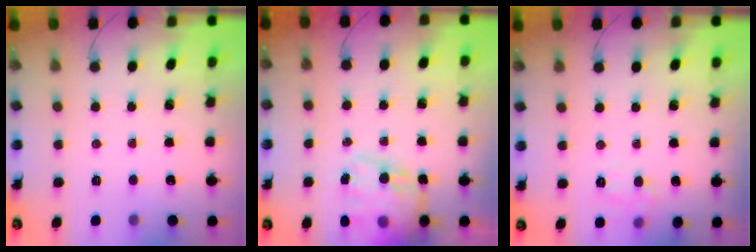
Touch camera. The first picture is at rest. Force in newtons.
{"total": 18.0, "press": 17.4, "slide": 4.6}
{"total": 8.2, "press": 8.0, "slide": 1.5}